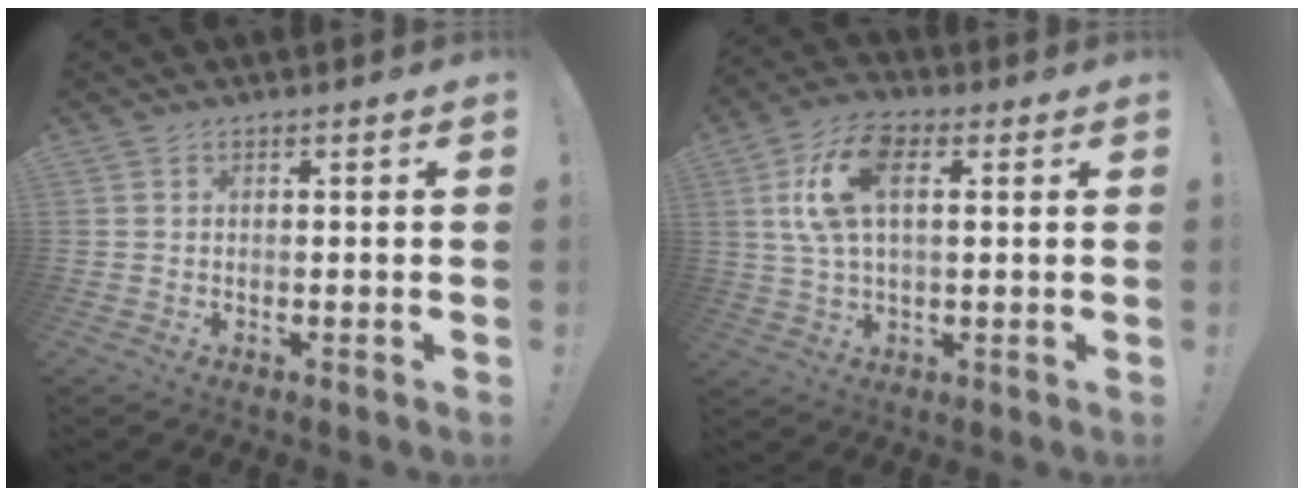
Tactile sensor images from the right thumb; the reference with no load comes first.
{"total": 13.7, "force": [4.1, 7.2, 10.9], "torque": [-0.198, 0.002, 0.075]}